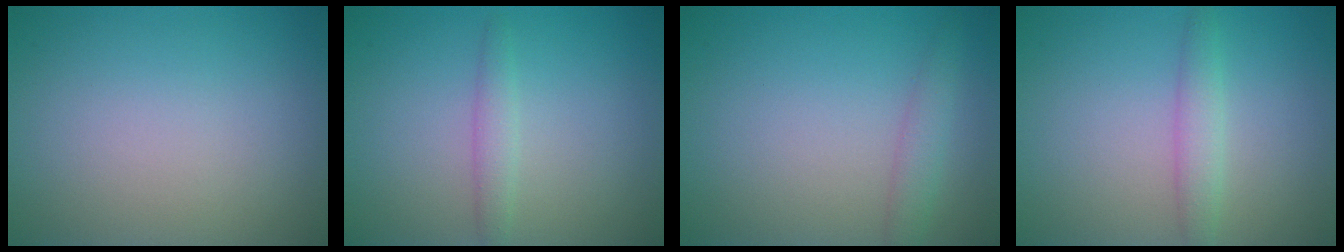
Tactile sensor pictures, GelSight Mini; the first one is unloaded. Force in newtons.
{"total": 1.5, "press": 1.5, "slide": 0.1}
{"total": 1.7, "press": 1.7, "slide": 0.1}
{"total": 2.0, "press": 2.0, "slide": 0.2}